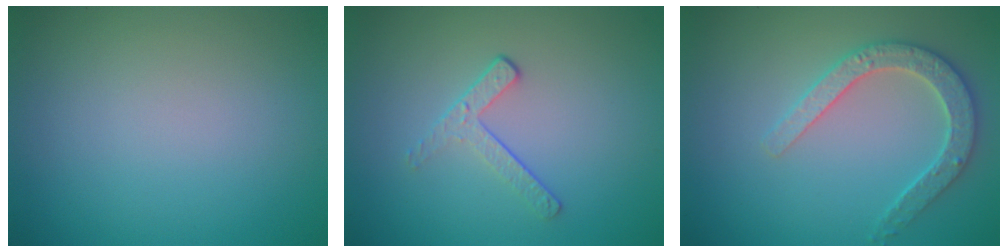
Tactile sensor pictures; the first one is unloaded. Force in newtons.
{"total": 1.8, "press": 1.1, "slide": 1.4}
{"total": 3.3, "press": 3.2, "slide": 0.8}